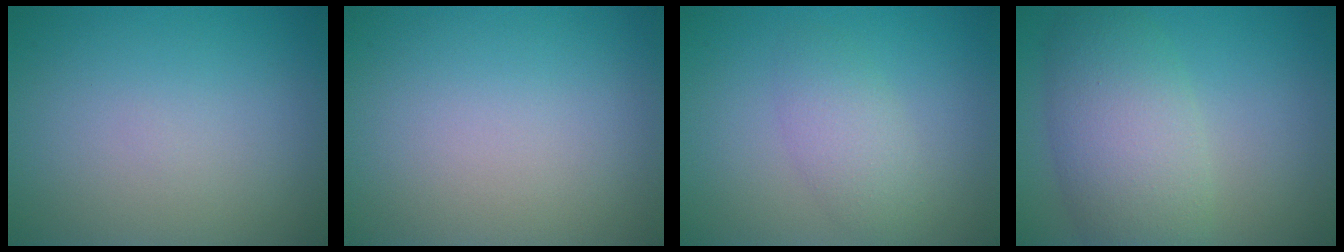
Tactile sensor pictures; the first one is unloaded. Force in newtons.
{"total": 0.0}
{"total": 2.7, "press": 2.7, "slide": 0.1}
{"total": 6.8, "press": 6.8, "slide": 0.2}